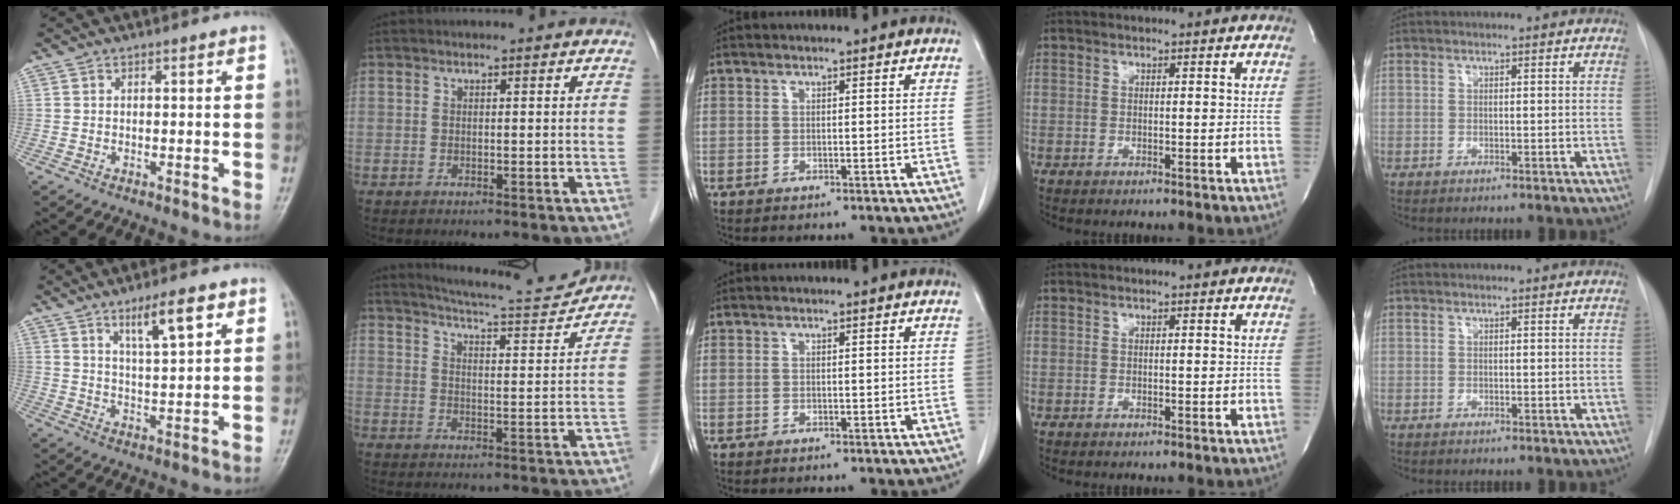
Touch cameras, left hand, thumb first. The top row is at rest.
{"thumb": {"total": 7.8, "force": [4.6, 1.7, 6.0], "torque": [-0.094, -0.025, 0.081]}, "index": {"total": 11.5, "force": [11.1, 0.2, 2.9], "torque": [-0.050, -0.003, 0.153]}}